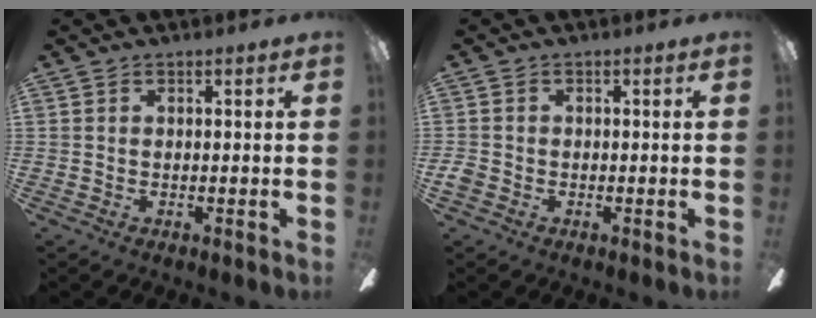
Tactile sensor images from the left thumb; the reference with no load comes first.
{"total": 2.1, "force": [-0.9, 1.6, 1.0], "torque": [-0.014, 0.007, -0.017]}